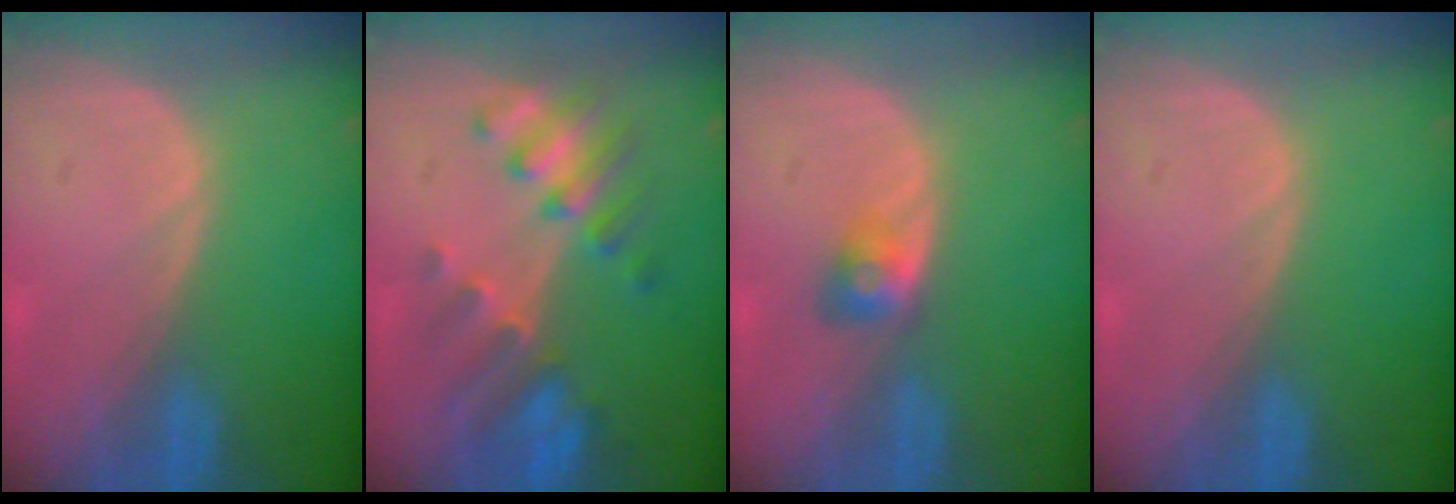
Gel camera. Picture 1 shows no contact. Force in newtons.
{"total": 7.4, "press": 7.2, "slide": 1.9}
{"total": 2.9, "press": 2.4, "slide": 1.5}
{"total": 0.0}